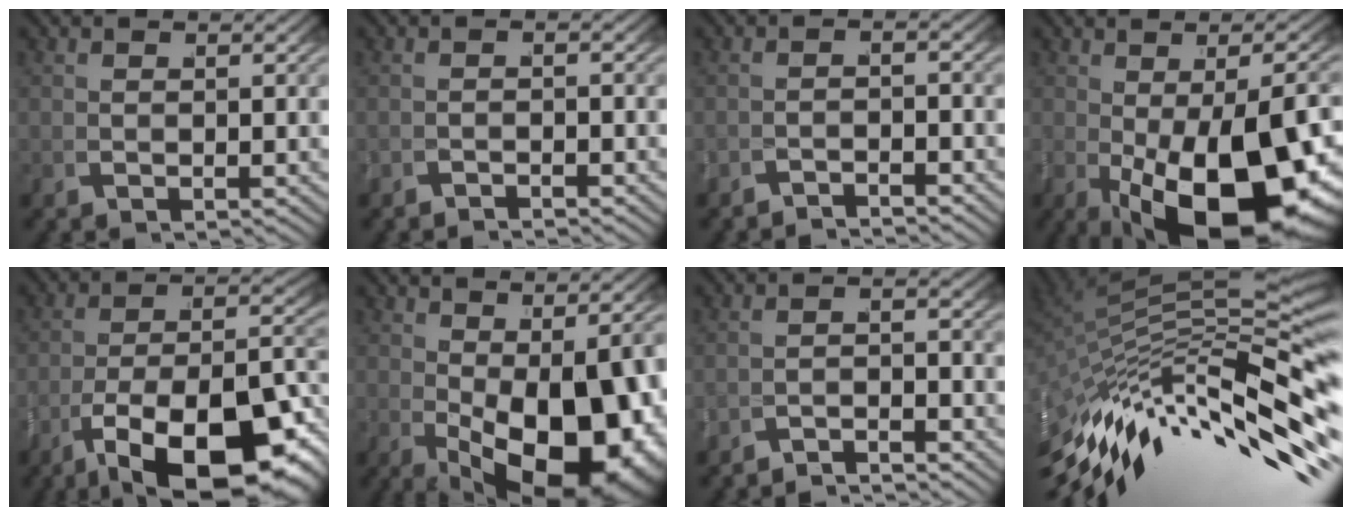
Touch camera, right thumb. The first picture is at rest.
{"total": 1.4, "force": [-1.3, -0.6, -0.3], "torque": [0.014, 0.000, -0.025]}
{"total": 2.3, "force": [-2.2, -0.5, 0.0], "torque": [0.010, -0.003, -0.039]}
{"total": 15.5, "force": [-3.8, 7.5, 13.1], "torque": [-0.216, -0.053, -0.014]}
{"total": 16.4, "force": [-5.1, 8.3, 13.2], "torque": [-0.234, -0.078, -0.031]}
{"total": 14.3, "force": [-2.3, 7.4, 12.1], "torque": [-0.187, -0.061, 0.004]}
{"total": 2.9, "force": [-2.8, -0.4, 0.7], "torque": [0.002, -0.005, -0.047]}
{"total": 14.5, "force": [-2.6, 7.0, 12.4], "torque": [-0.213, -0.007, -0.012]}